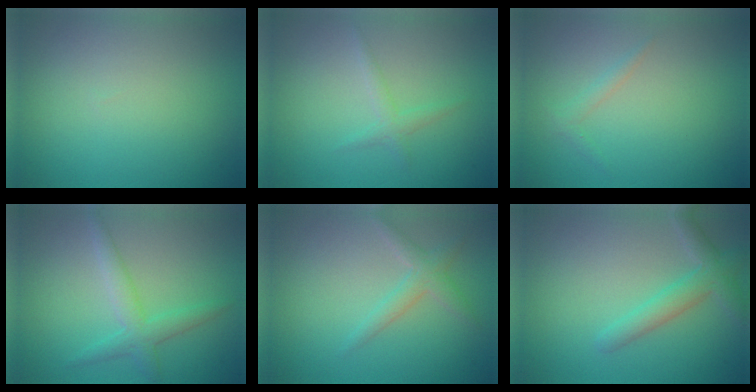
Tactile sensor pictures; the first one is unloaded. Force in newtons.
{"total": 1.2, "press": 1.2, "slide": 0.0}
{"total": 0.9, "press": 0.9, "slide": 0.0}
{"total": 2.6, "press": 2.6, "slide": 0.1}
{"total": 1.9, "press": 1.9, "slide": 0.1}
{"total": 2.8, "press": 2.8, "slide": 0.1}